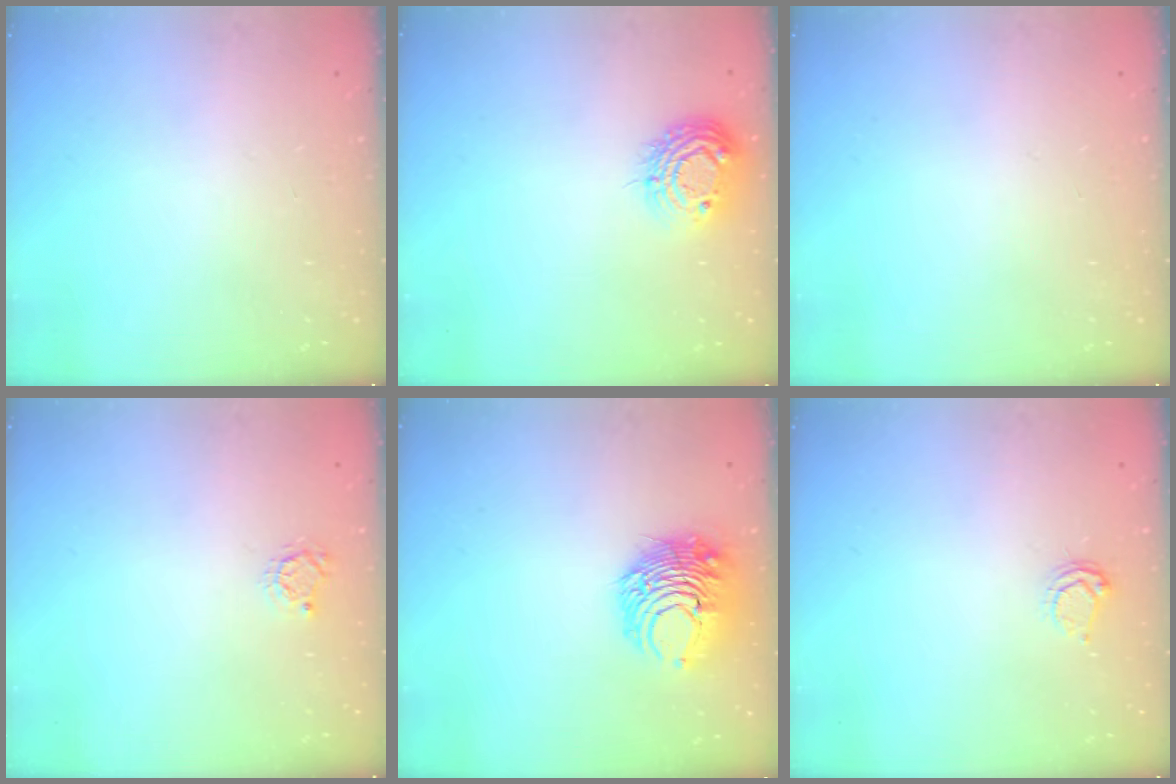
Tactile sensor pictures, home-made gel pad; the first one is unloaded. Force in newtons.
{"total": 10.0, "press": 9.9, "slide": 0.8}
{"total": 0.0}
{"total": 2.9, "press": 2.9, "slide": 0.4}
{"total": 10.7, "press": 10.7, "slide": 0.6}
{"total": 3.1, "press": 3.0, "slide": 0.5}